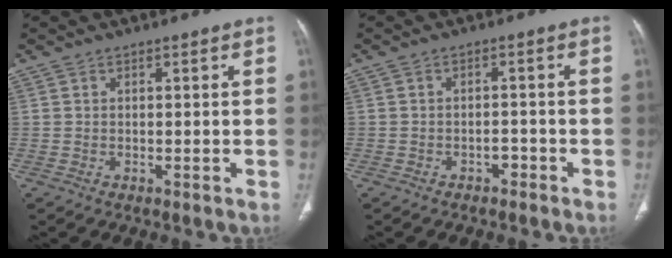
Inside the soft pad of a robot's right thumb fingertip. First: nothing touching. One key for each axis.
{"total": 2.1, "fx": -1.4, "fy": 1.4, "fz": 0.8, "tx": -0.009, "ty": 0.015, "tz": -0.018}